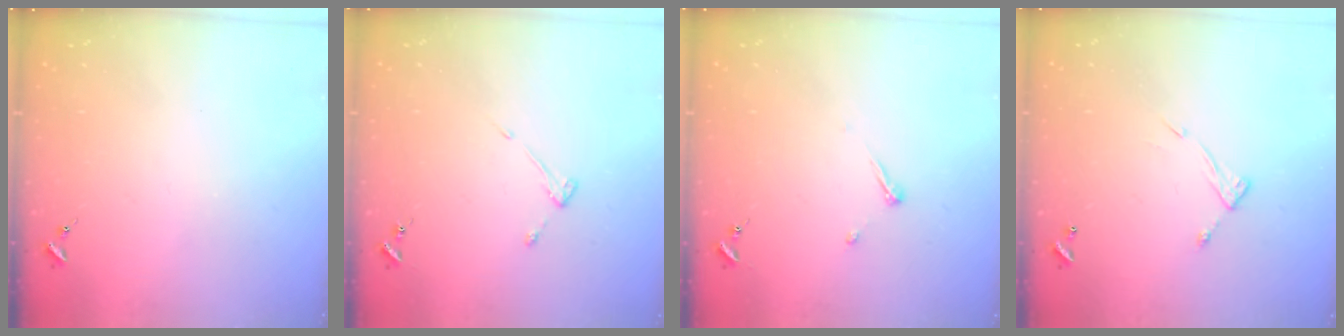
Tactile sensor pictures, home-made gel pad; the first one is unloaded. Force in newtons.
{"total": 3.0, "press": 3.0, "slide": 0.4}
{"total": 4.5, "press": 4.5, "slide": 0.4}
{"total": 7.7, "press": 7.7, "slide": 0.6}